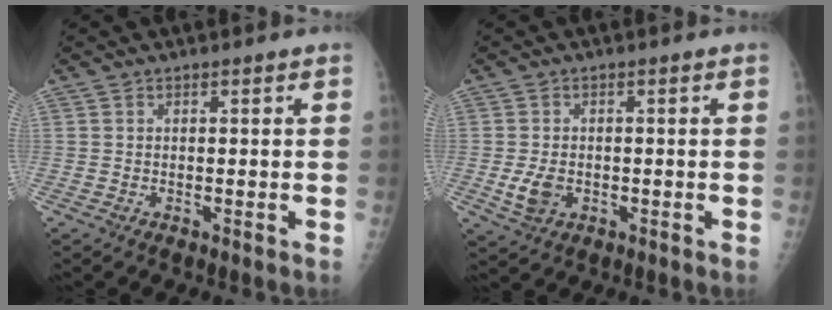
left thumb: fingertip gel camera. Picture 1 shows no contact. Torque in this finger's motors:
{"motor_torque": [0.03, 0.08, 0.63, 0.15, 0.11]}